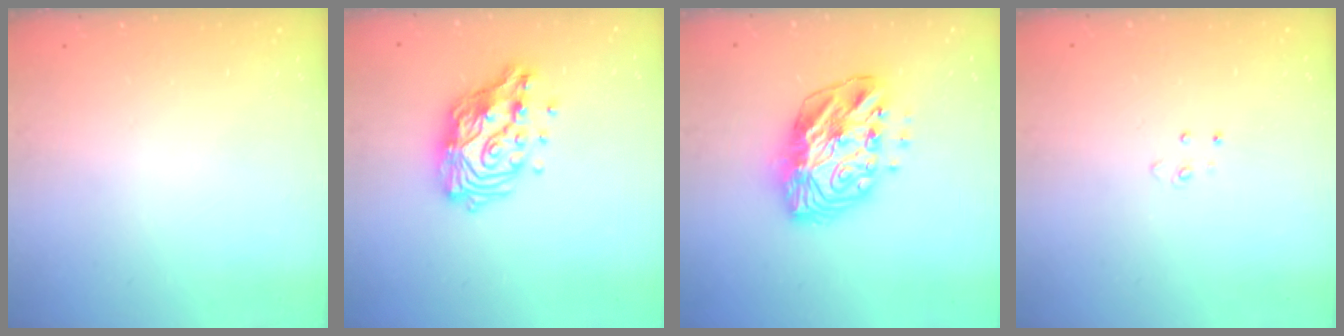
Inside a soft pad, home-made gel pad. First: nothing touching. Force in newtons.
{"total": 15.3, "press": 15.2, "slide": 1.2}
{"total": 14.1, "press": 14.0, "slide": 1.1}
{"total": 3.8, "press": 3.8, "slide": 0.3}